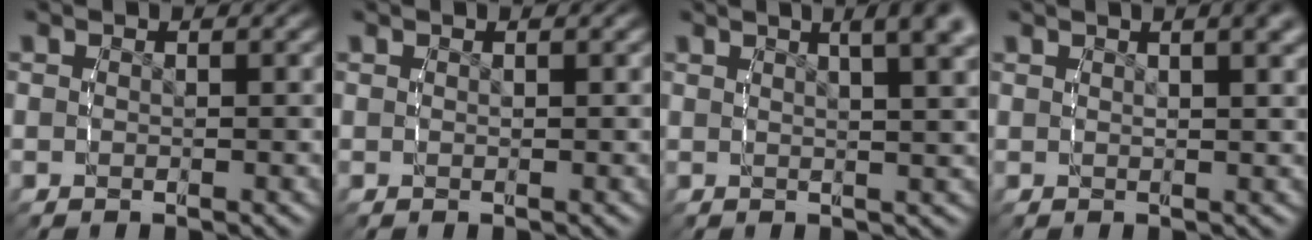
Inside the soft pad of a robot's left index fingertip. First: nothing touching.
{"total": 0.0}
{"total": 7.8, "force": [4.3, 2.5, 6.1], "torque": [-0.063, 0.029, 0.056]}
{"total": 3.5, "force": [2.0, 0.5, 2.9], "torque": [-0.028, 0.009, 0.031]}